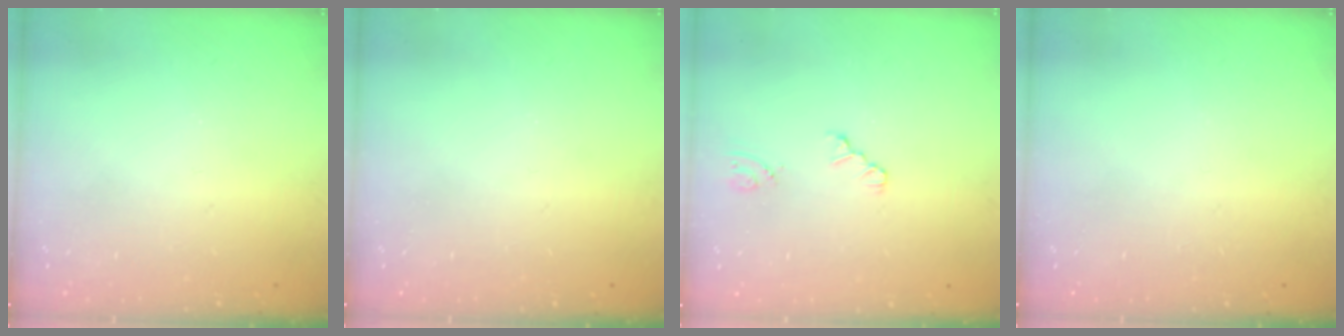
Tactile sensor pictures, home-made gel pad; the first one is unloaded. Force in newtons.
{"total": 0.0}
{"total": 1.2, "press": 1.2, "slide": 0.2}
{"total": 0.0}